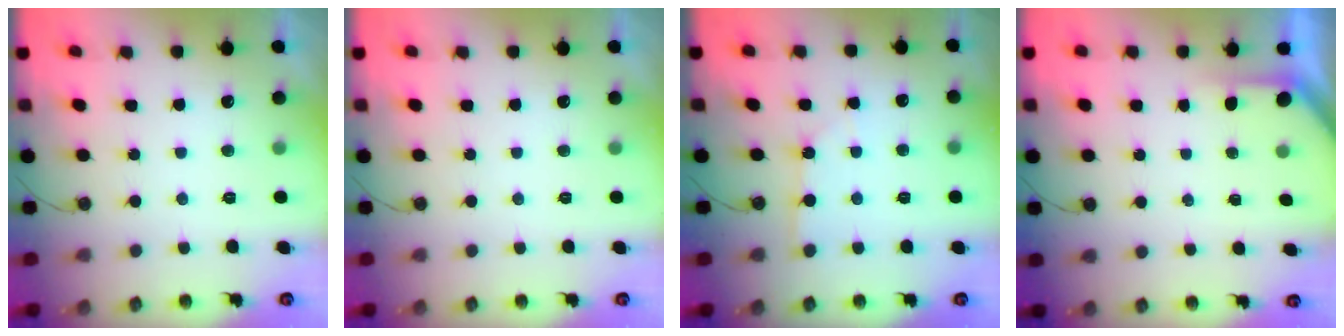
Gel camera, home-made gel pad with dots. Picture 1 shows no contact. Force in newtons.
{"total": 0.0}
{"total": 1.8, "press": 1.8, "slide": 0.3}
{"total": 1.9, "press": 1.9, "slide": 0.2}